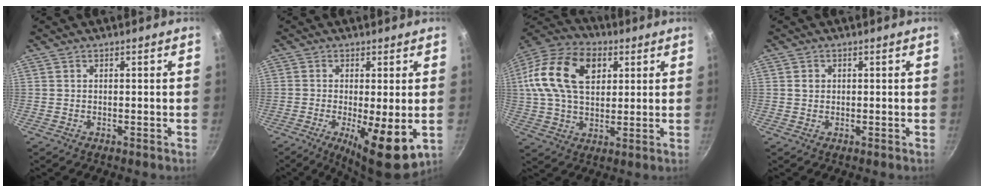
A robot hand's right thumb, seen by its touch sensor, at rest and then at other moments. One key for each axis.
{"total": 9.6, "fx": -1.7, "fy": 2.3, "fz": 9.2, "tx": -0.143, "ty": -0.014, "tz": -0.017}
{"total": 20.5, "fx": 5.5, "fy": 13.3, "fz": 14.5, "tx": -0.266, "ty": 0.018, "tz": 0.085}
{"total": 1.2, "fx": 0.2, "fy": 1.1, "fz": 0.5, "tx": -0.004, "ty": 0.003, "tz": 0.003}